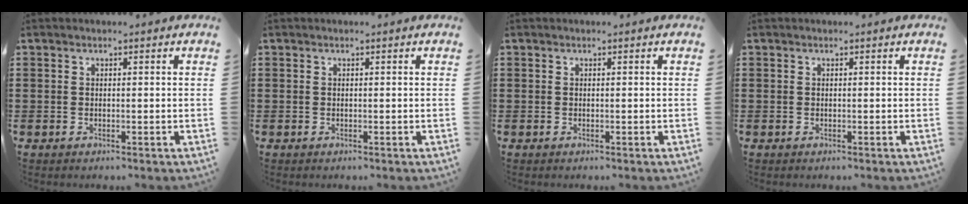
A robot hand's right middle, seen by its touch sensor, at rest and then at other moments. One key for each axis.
{"total": 0.0}
{"total": 0.0}
{"total": 0.0}